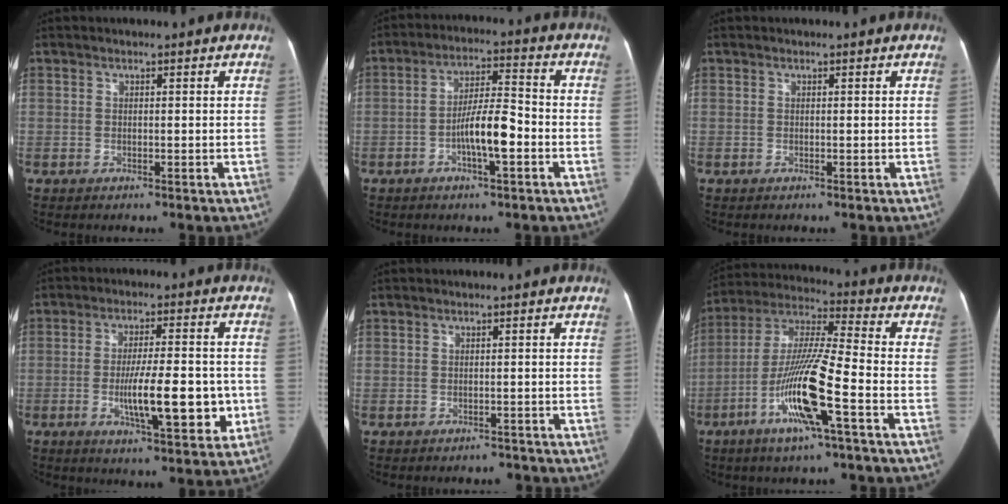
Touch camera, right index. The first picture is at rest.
{"total": 8.2, "force": [-2.7, 1.7, 7.6], "torque": [-0.143, 0.015, -0.046]}
{"total": 0.0}
{"total": 12.5, "force": [-2.5, 3.1, 11.8], "torque": [-0.186, 0.004, -0.034]}
{"total": 1.8, "force": [-1.4, 1.2, -0.2], "torque": [0.000, 0.011, -0.018]}
{"total": 15.3, "force": [-5.8, 0.7, 14.2], "torque": [-0.285, -0.004, -0.112]}